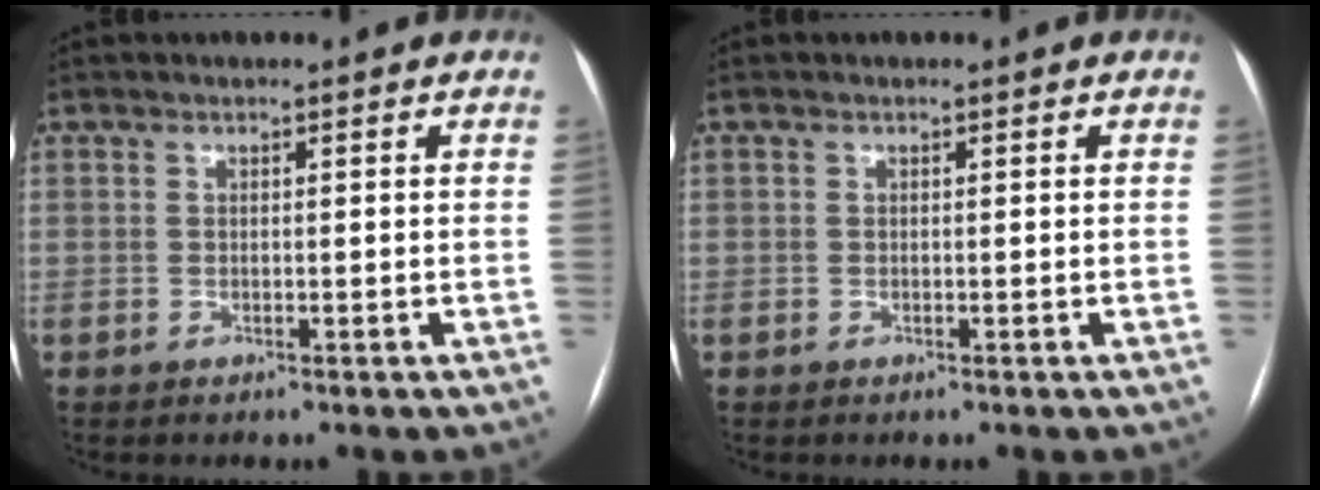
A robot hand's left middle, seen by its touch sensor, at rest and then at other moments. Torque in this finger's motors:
{"motor_torque": [-0.06, 0.16, -0.04, -0.06]}